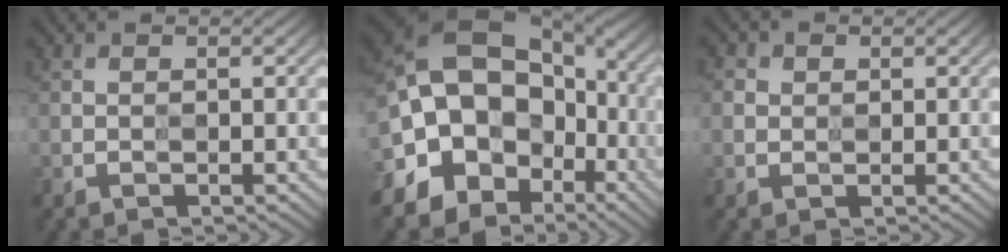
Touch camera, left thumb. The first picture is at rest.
{"total": 18.5, "force": [-2.7, 15.4, 9.8], "torque": [-0.173, 0.026, -0.076]}
{"total": 2.5, "force": [1.0, 2.2, 0.4], "torque": [-0.016, 0.002, 0.016]}